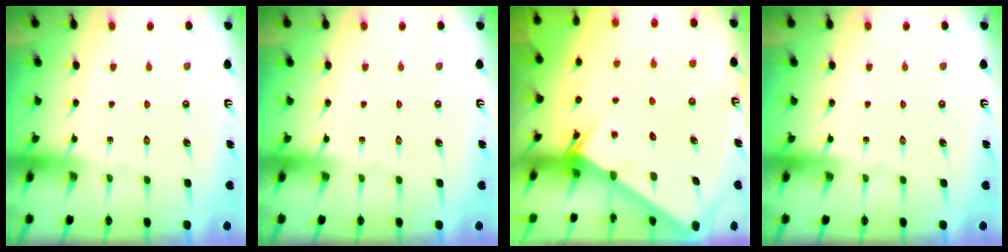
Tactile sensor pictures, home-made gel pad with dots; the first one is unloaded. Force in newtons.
{"total": 0.0}
{"total": 2.5, "press": 2.5, "slide": 0.1}
{"total": 0.0}